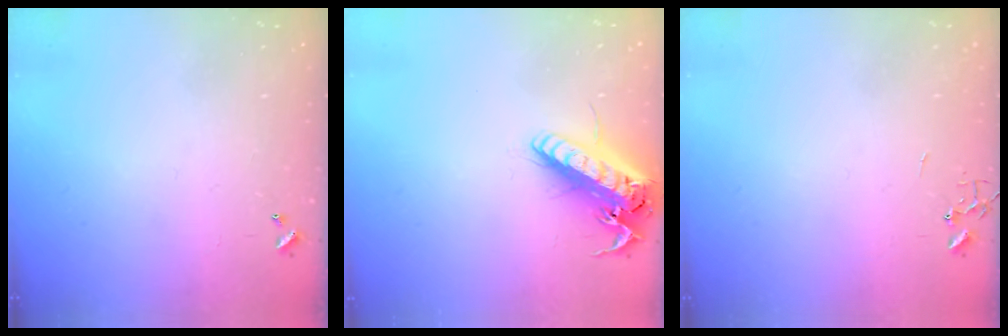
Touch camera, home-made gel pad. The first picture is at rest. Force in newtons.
{"total": 19.1, "press": 18.8, "slide": 3.3}
{"total": 0.0}